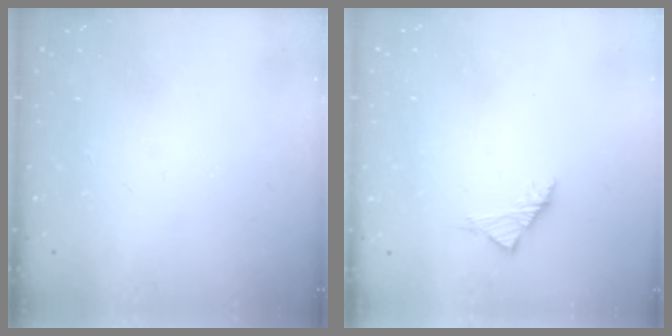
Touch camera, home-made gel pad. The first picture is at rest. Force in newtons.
{"total": 2.8, "press": 2.6, "slide": 0.8}